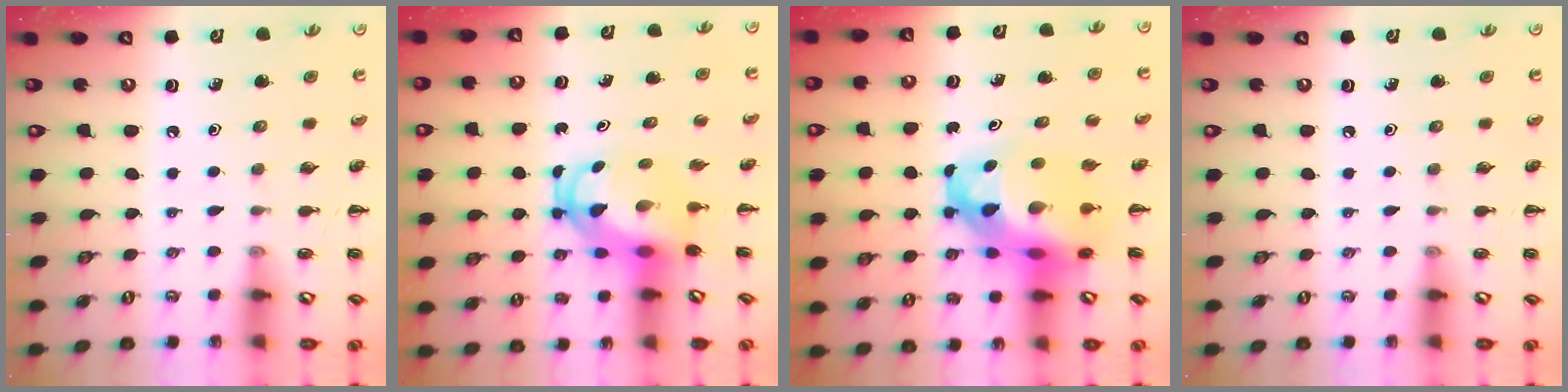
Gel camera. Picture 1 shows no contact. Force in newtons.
{"total": 5.1, "press": 5.0, "slide": 0.5}
{"total": 12.5, "press": 12.0, "slide": 3.4}
{"total": 0.0}